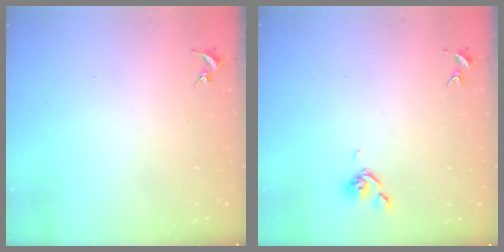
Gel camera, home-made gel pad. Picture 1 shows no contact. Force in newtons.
{"total": 6.4, "press": 6.2, "slide": 1.3}